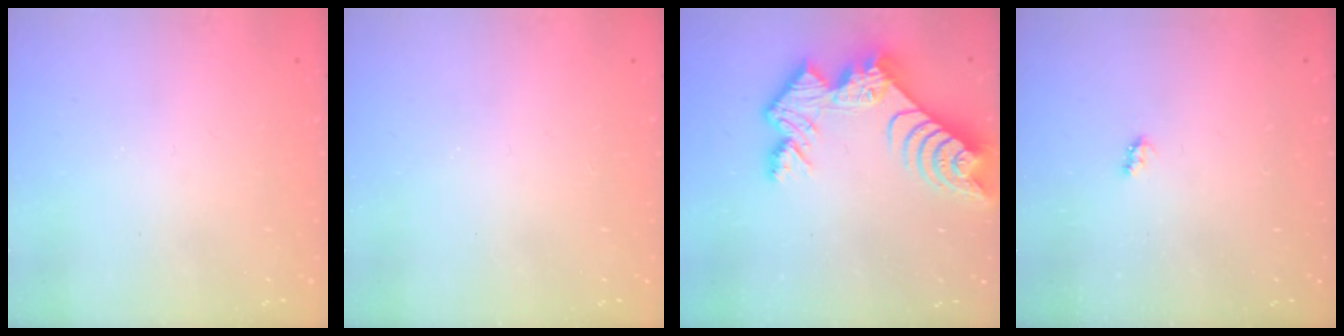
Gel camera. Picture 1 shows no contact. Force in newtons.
{"total": 1.7, "press": 1.7, "slide": 0.2}
{"total": 12.9, "press": 12.9, "slide": 1.0}
{"total": 2.6, "press": 2.6, "slide": 0.4}